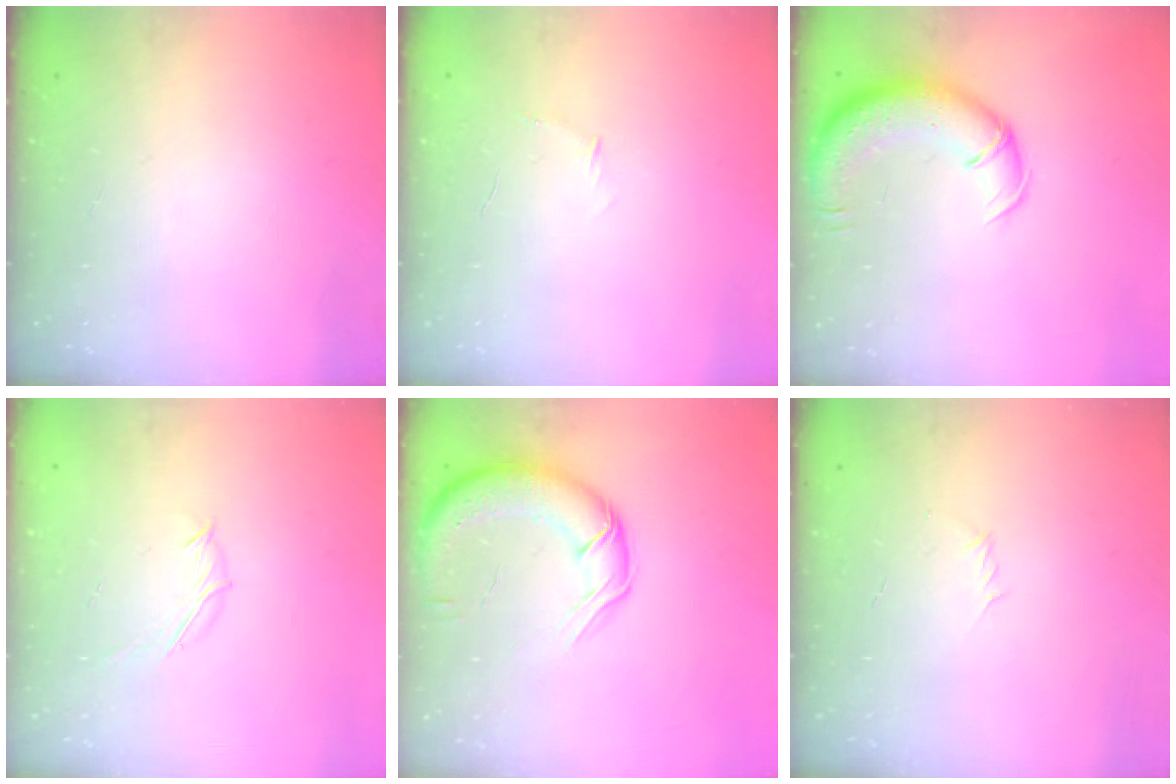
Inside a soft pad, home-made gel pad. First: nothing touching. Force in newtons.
{"total": 3.8, "press": 3.6, "slide": 1.1}
{"total": 13.4, "press": 12.9, "slide": 3.5}
{"total": 3.9, "press": 3.8, "slide": 0.8}
{"total": 14.4, "press": 14.0, "slide": 3.5}
{"total": 2.9, "press": 2.8, "slide": 0.8}